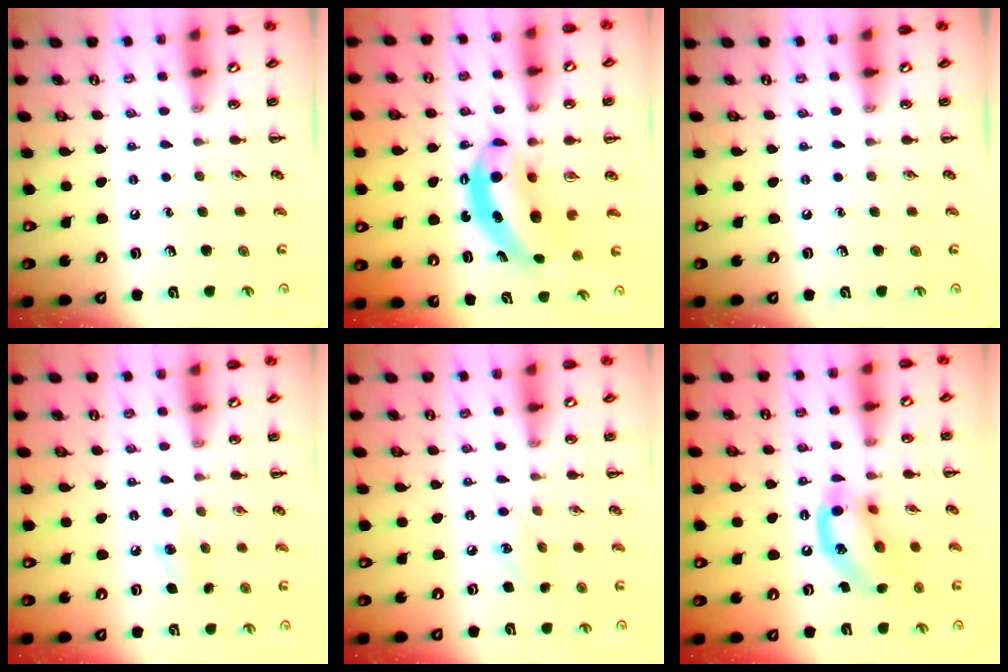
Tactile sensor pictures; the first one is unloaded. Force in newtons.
{"total": 7.2, "press": 7.1, "slide": 1.1}
{"total": 0.0}
{"total": 7.1, "press": 6.9, "slide": 1.9}
{"total": 7.5, "press": 7.3, "slide": 1.9}
{"total": 13.8, "press": 13.8, "slide": 1.4}